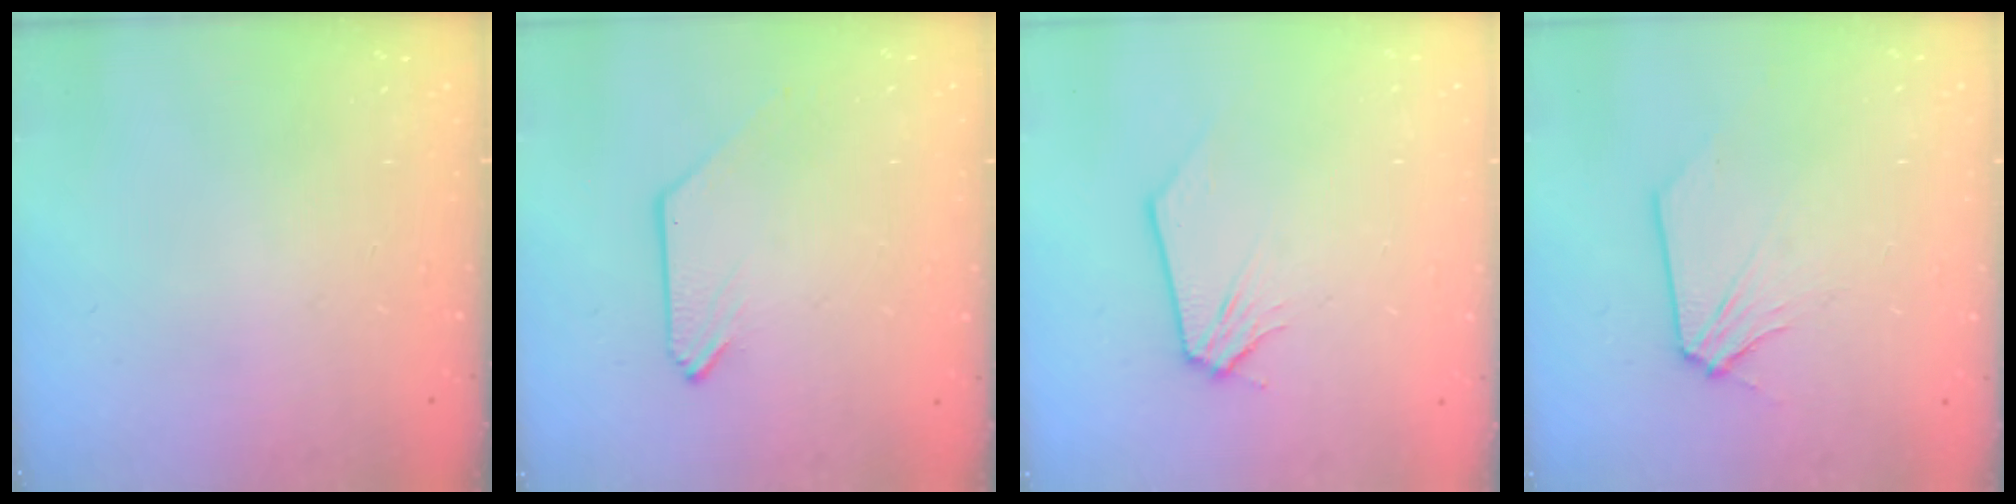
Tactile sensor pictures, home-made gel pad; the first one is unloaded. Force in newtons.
{"total": 0.0}
{"total": 0.0}
{"total": 3.1, "press": 3.0, "slide": 0.6}